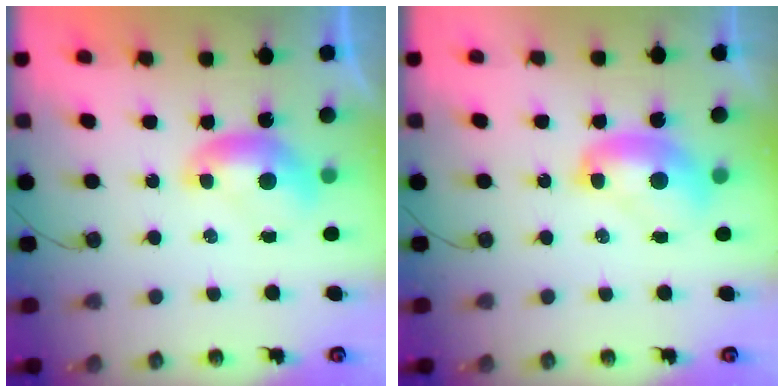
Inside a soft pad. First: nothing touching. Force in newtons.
{"total": 2.3, "press": 2.3, "slide": 0.2}